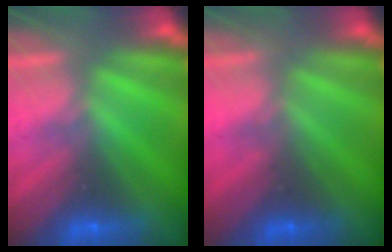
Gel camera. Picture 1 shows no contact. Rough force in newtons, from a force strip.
{"total": 5.2}